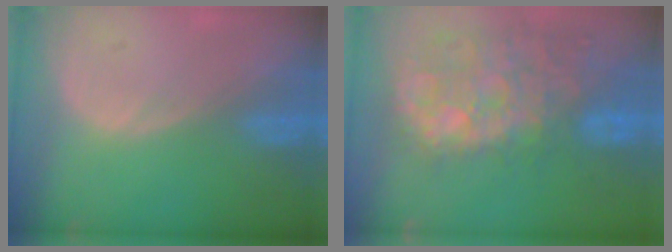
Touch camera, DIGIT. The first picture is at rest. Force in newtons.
{"total": 13.4, "press": 11.6, "slide": 6.7}